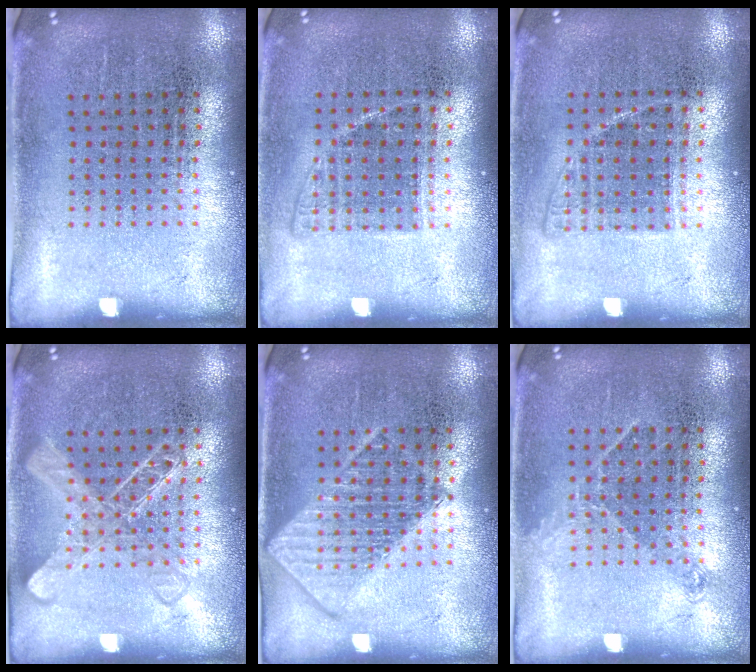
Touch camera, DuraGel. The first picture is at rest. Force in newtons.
{"total": 1.0, "press": 0.9, "slide": 0.5}
{"total": 1.0, "press": 0.9, "slide": 0.5}
{"total": 2.3, "press": 2.3, "slide": 0.4}
{"total": 2.8, "press": 2.8, "slide": 0.3}
{"total": 0.9, "press": 0.8, "slide": 0.5}